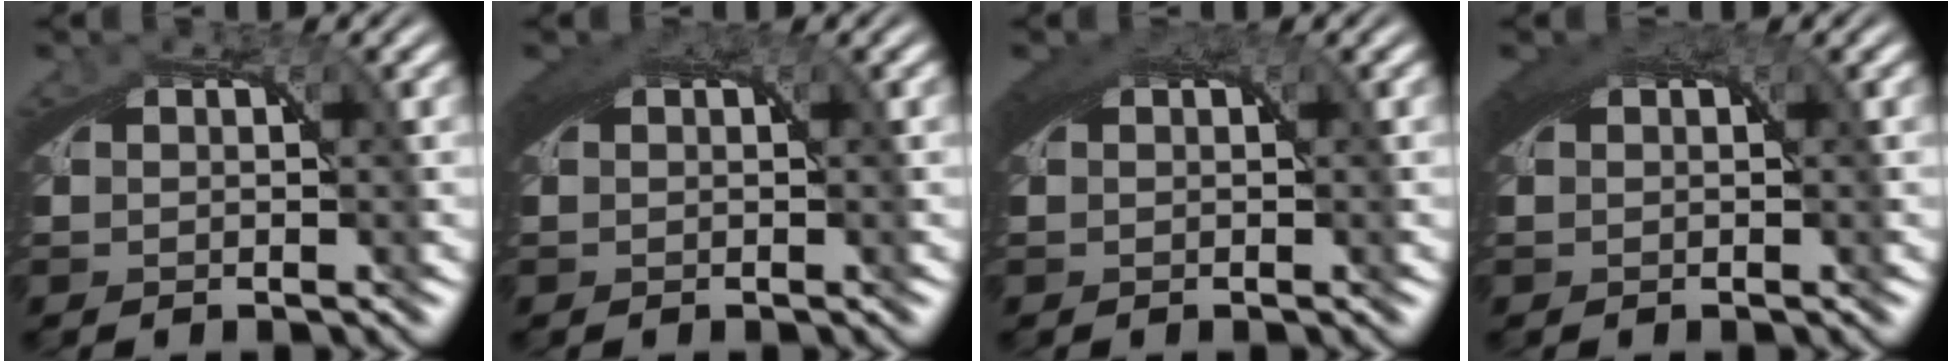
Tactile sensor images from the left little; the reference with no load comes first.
{"total": 2.0, "force": [0.7, 1.0, 1.6], "torque": [-0.031, -0.001, 0.012]}
{"total": 2.3, "force": [0.8, 1.2, 1.8], "torque": [-0.036, -0.001, 0.014]}
{"total": 2.6, "force": [0.9, 1.3, 2.1], "torque": [-0.039, -0.001, 0.015]}